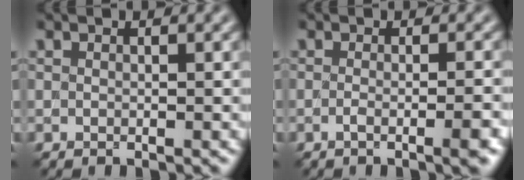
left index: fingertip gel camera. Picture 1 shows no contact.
{"total": 3.7, "force": [-1.2, 1.3, 3.3], "torque": [-0.030, 0.002, -0.022]}